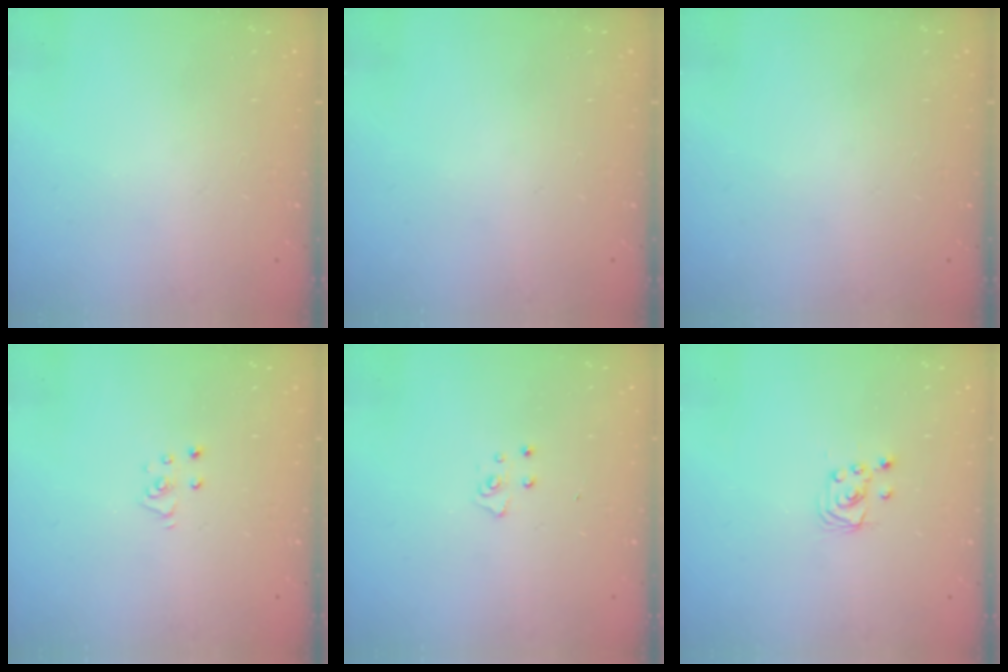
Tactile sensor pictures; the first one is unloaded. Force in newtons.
{"total": 0.0}
{"total": 0.0}
{"total": 3.6, "press": 3.6, "slide": 0.2}
{"total": 3.9, "press": 3.9, "slide": 0.3}
{"total": 2.4, "press": 2.4, "slide": 0.2}